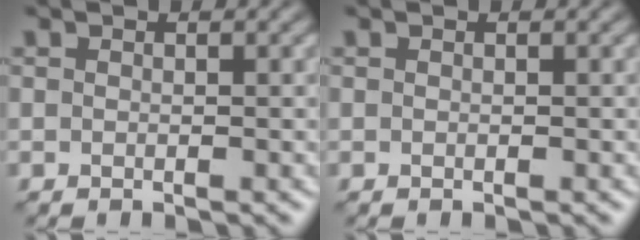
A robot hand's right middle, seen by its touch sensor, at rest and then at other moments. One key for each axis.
{"total": 0.0}